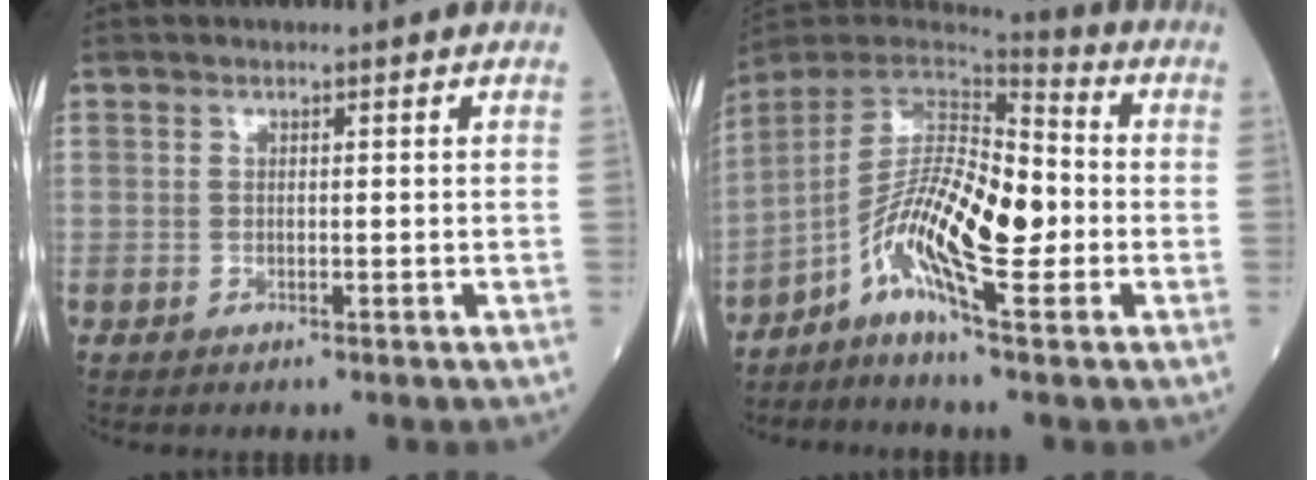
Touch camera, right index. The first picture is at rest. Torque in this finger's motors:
{"motor_torque": [1.13, -1.01, 0.66, 0.21]}